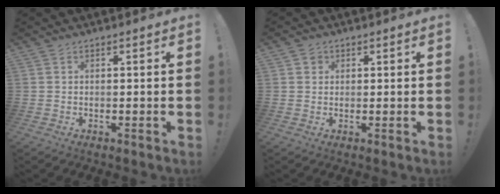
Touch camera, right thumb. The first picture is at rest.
{"total": 2.1, "force": [1.0, 1.8, 0.3], "torque": [-0.004, -0.001, 0.018]}